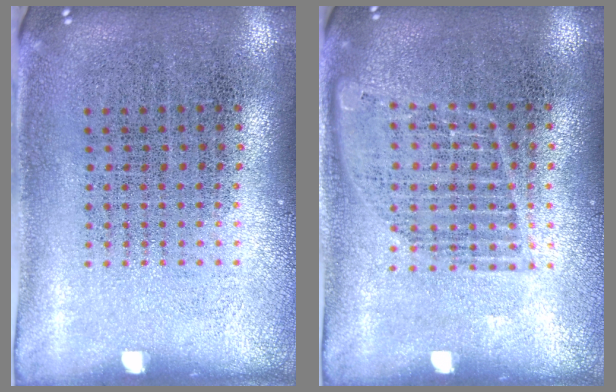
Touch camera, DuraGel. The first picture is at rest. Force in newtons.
{"total": 1.1, "press": 1.1, "slide": 0.3}